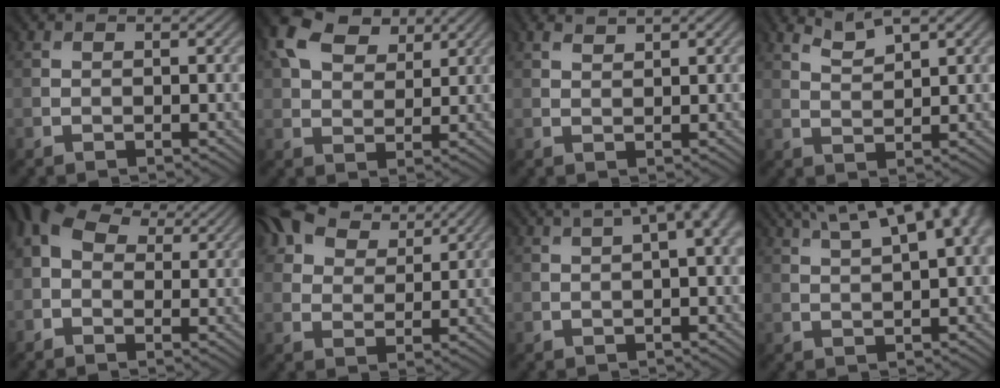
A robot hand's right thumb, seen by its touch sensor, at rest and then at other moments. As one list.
[{"total": 8.6, "force": [4.9, 5.0, 5.0], "torque": [-0.128, 0.018, 0.095]}, {"total": 1.9, "force": [1.7, 0.3, 0.7], "torque": [-0.019, 0.002, 0.038]}, {"total": 3.4, "force": [2.9, 0.5, 1.7], "torque": [-0.041, 0.001, 0.065]}, {"total": 7.5, "force": [2.1, 5.2, 5.0], "torque": [-0.127, 0.008, 0.035]}, {"total": 8.4, "force": [6.1, 4.5, 3.6], "torque": [-0.088, 0.020, 0.112]}, {"total": 6.2, "force": [1.5, 1.9, 5.7], "torque": [-0.062, 0.019, 0.023]}, {"total": 12.8, "force": [6.4, 4.5, 10.1], "torque": [-0.150, 0.046, 0.080]}]